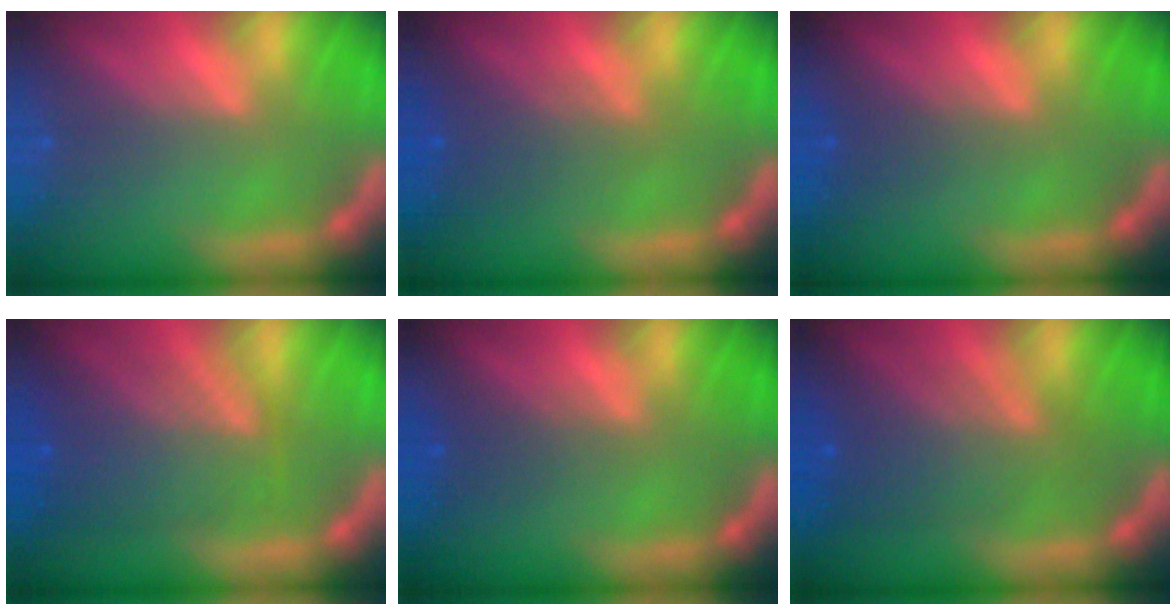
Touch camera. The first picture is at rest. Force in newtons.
{"total": 3.1}
{"total": 1.5}
{"total": 7.1}
{"total": 2.0}
{"total": 6.0}